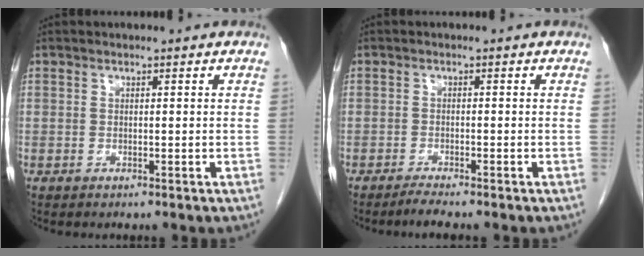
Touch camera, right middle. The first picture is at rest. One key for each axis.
{"total": 2.0, "fx": -1.8, "fy": -0.4, "fz": 0.9, "tx": -0.022, "ty": -0.005, "tz": -0.034}